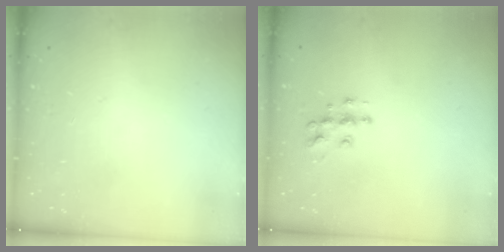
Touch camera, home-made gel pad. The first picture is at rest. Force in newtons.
{"total": 8.5, "press": 8.5, "slide": 0.5}